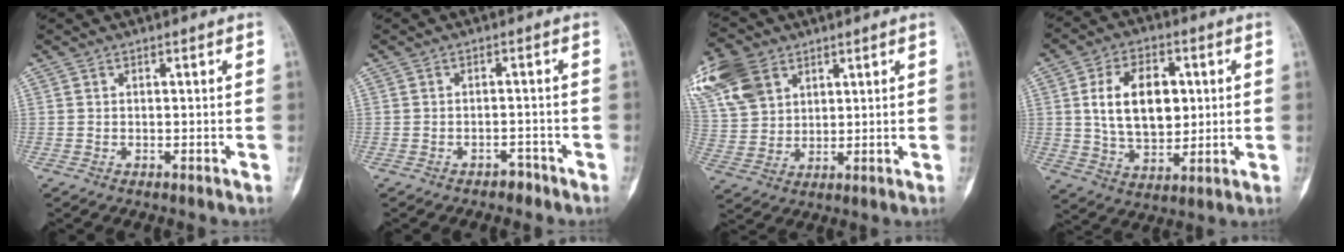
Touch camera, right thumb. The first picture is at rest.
{"total": 2.1, "force": [-1.7, 1.0, 0.6], "torque": [-0.005, 0.015, -0.023]}
{"total": 12.3, "force": [6.3, 8.9, 5.7], "torque": [-0.115, -0.006, 0.129]}
{"total": 14.3, "force": [2.4, 9.1, 10.8], "torque": [-0.148, -0.005, 0.044]}